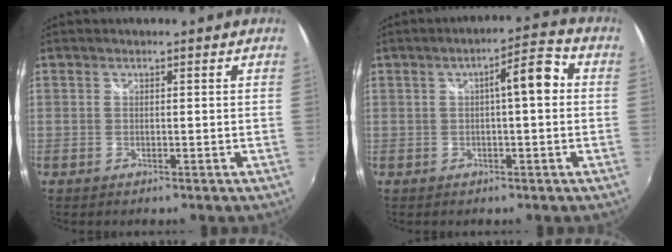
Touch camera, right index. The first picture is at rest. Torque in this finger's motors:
{"motor_torque": [0.32, 0.07, 0.14, 0.06]}